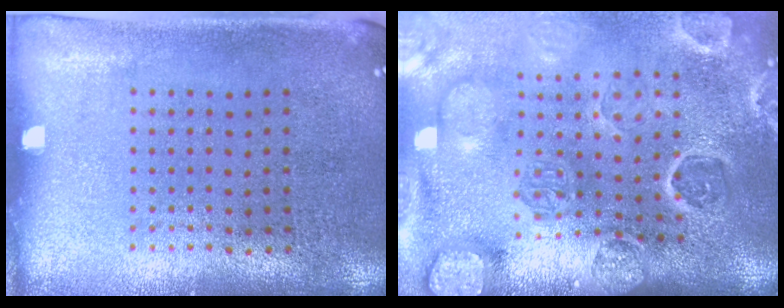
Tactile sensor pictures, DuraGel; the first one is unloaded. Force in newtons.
{"total": 4.4, "press": 3.5, "slide": 2.6}